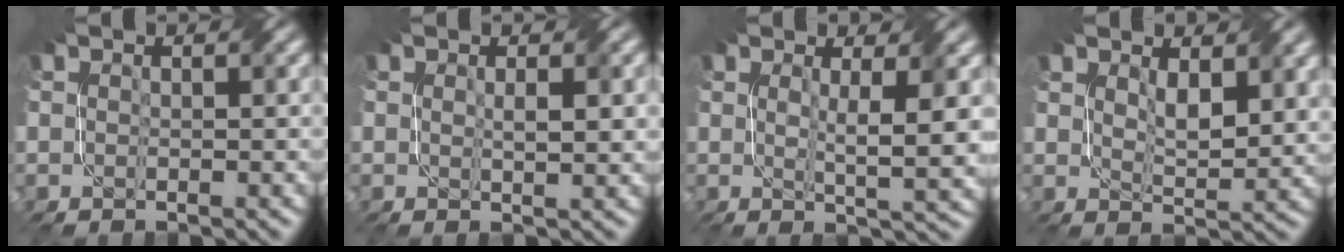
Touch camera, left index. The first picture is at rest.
{"total": 2.3, "force": [0.4, 0.3, 2.2], "torque": [-0.033, 0.002, 0.008]}
{"total": 4.5, "force": [0.9, 0.7, 4.3], "torque": [-0.071, -0.009, 0.017]}
{"total": 3.1, "force": [1.6, 1.1, 2.4], "torque": [-0.051, -0.006, 0.034]}